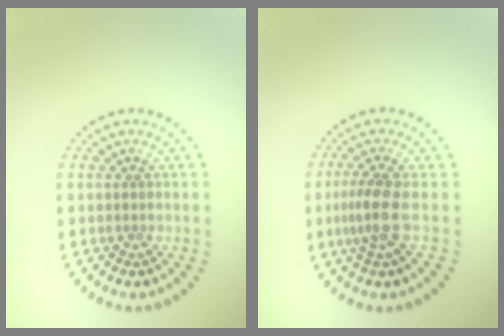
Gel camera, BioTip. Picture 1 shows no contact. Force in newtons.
{"total": 2.7, "press": 2.1, "slide": 1.7}